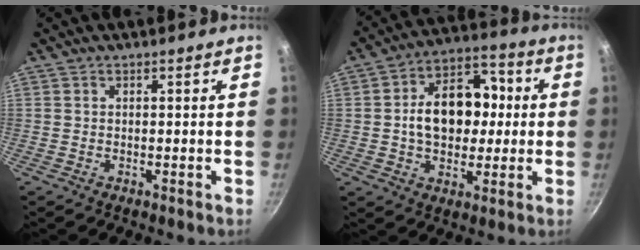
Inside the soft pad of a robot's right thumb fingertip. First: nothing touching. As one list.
[{"total": 15.7, "force": [0.7, 10.7, 11.4], "torque": [-0.142, 0.031, 0.007]}]